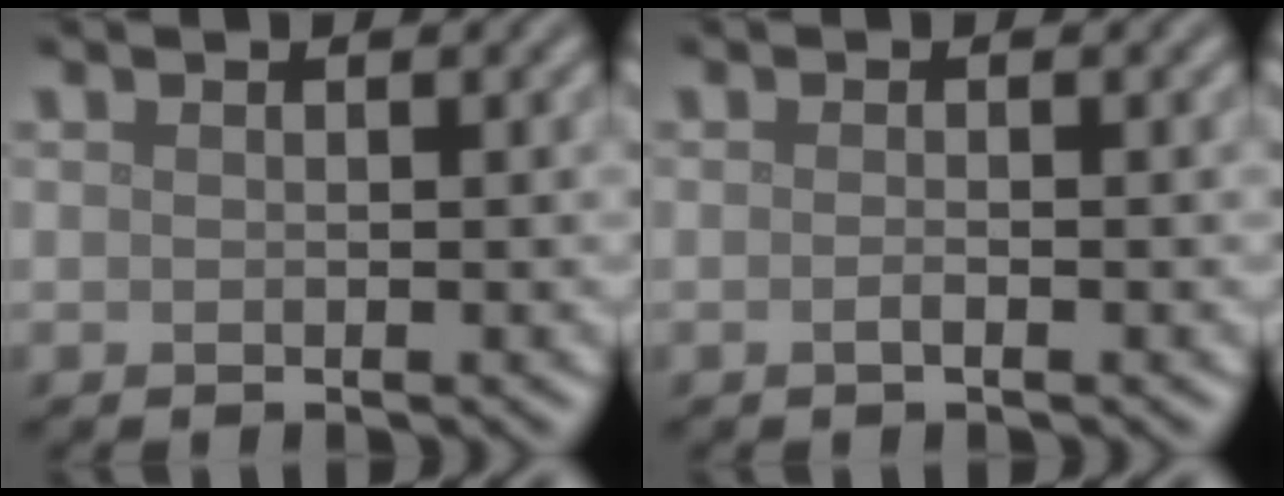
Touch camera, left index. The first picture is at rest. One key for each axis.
{"total": 0.8, "fx": -0.3, "fy": 0.2, "fz": 0.7, "tx": -0.011, "ty": -0.001, "tz": -0.007}